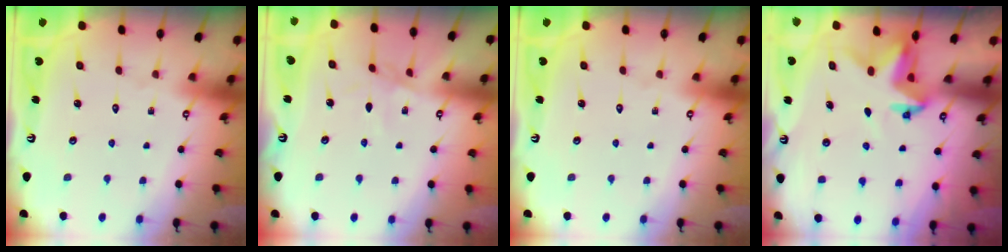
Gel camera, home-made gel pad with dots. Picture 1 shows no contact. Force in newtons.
{"total": 2.9, "press": 2.8, "slide": 0.5}
{"total": 0.0}
{"total": 3.4, "press": 3.4, "slide": 0.3}